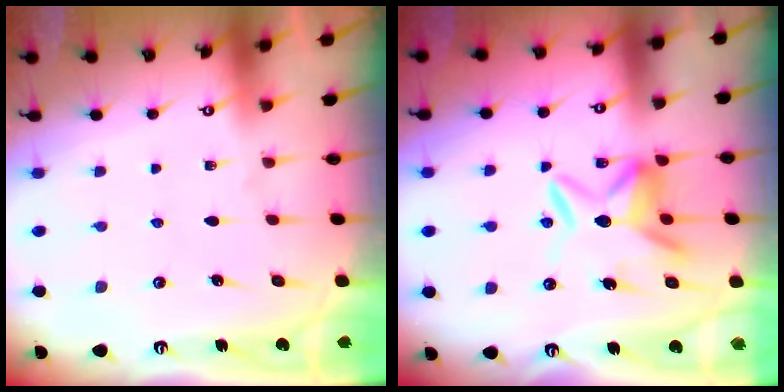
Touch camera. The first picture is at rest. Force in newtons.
{"total": 10.4, "press": 10.3, "slide": 1.3}